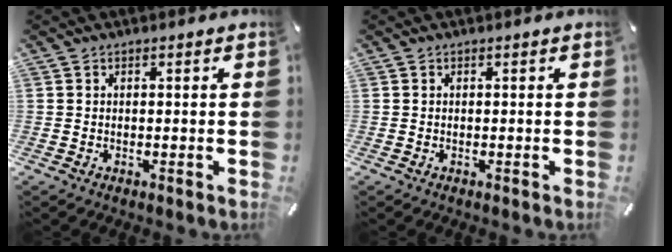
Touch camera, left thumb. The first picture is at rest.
{"total": 0.0}